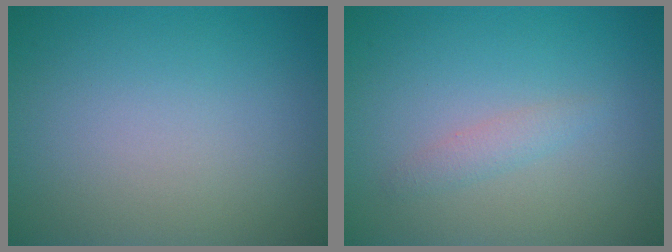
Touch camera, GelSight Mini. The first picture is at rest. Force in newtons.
{"total": 1.2, "press": 1.2, "slide": 0.1}